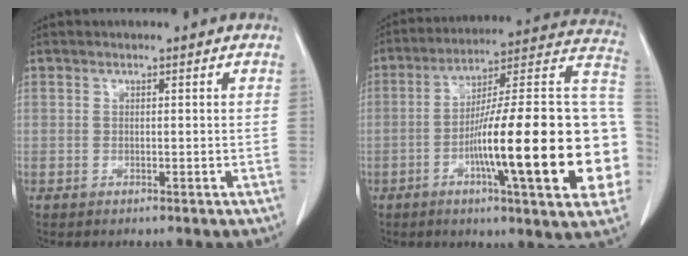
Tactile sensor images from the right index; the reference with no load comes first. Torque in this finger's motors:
{"motor_torque": [1.71, -0.43, 0.67, 0.20]}